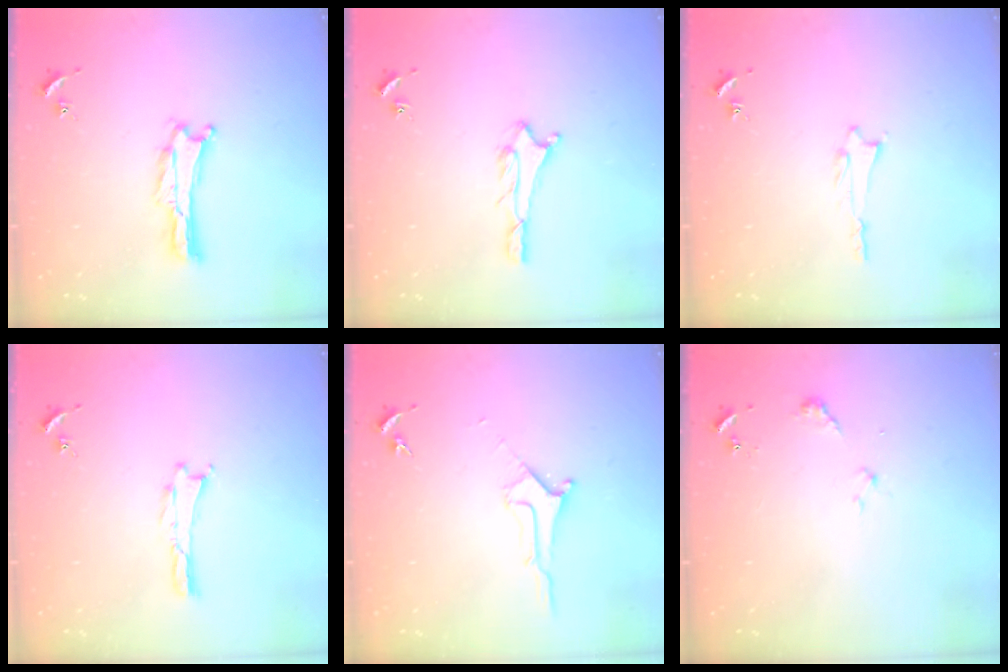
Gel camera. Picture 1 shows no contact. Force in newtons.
{"total": 1.6, "press": 1.6, "slide": 0.1}
{"total": 1.4, "press": 1.4, "slide": 0.2}
{"total": 0.0}
{"total": 1.8, "press": 1.7, "slide": 0.2}
{"total": 2.4, "press": 2.3, "slide": 0.3}